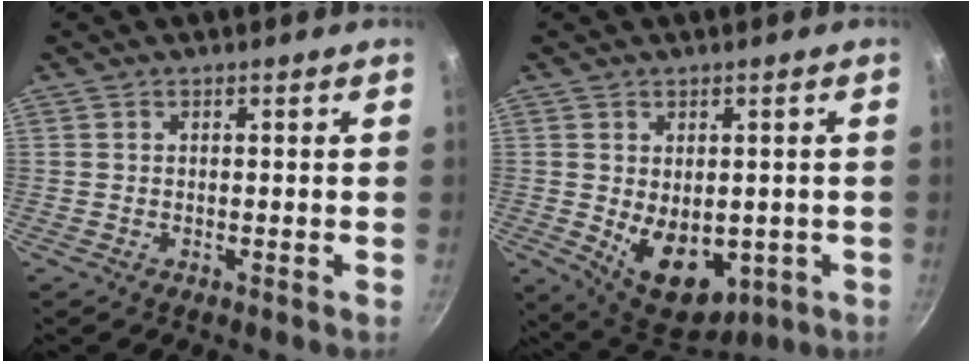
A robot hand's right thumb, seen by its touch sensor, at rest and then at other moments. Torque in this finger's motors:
{"motor_torque": [-0.18, 0.71, -0.01, 0.12, 0.27]}